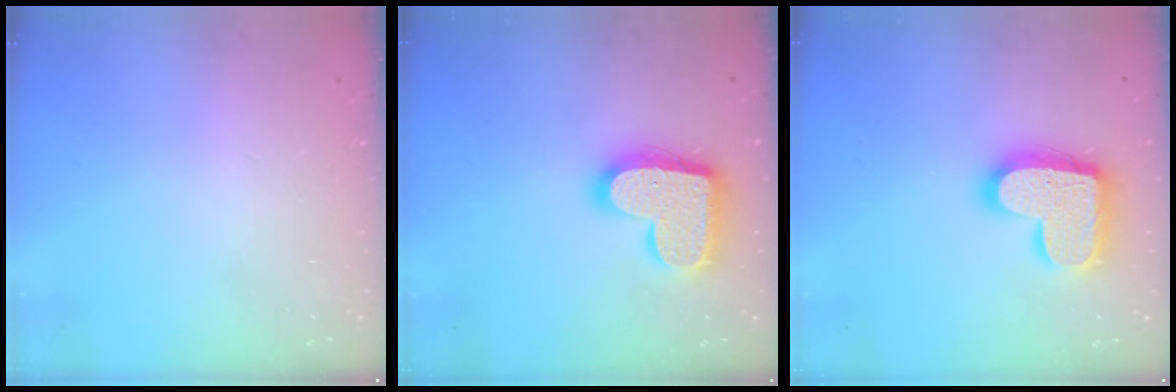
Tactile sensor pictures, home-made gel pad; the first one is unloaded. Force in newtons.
{"total": 18.1, "press": 18.1, "slide": 1.1}
{"total": 18.7, "press": 18.6, "slide": 1.1}